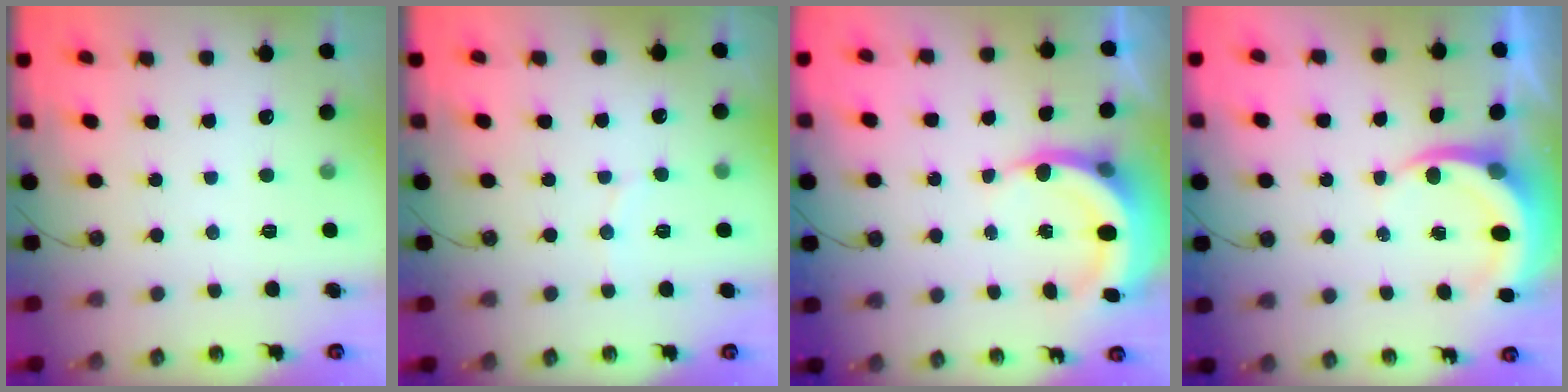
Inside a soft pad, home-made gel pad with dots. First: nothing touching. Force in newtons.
{"total": 2.9, "press": 2.9, "slide": 0.3}
{"total": 7.2, "press": 7.0, "slide": 1.3}
{"total": 5.6, "press": 5.6, "slide": 0.4}